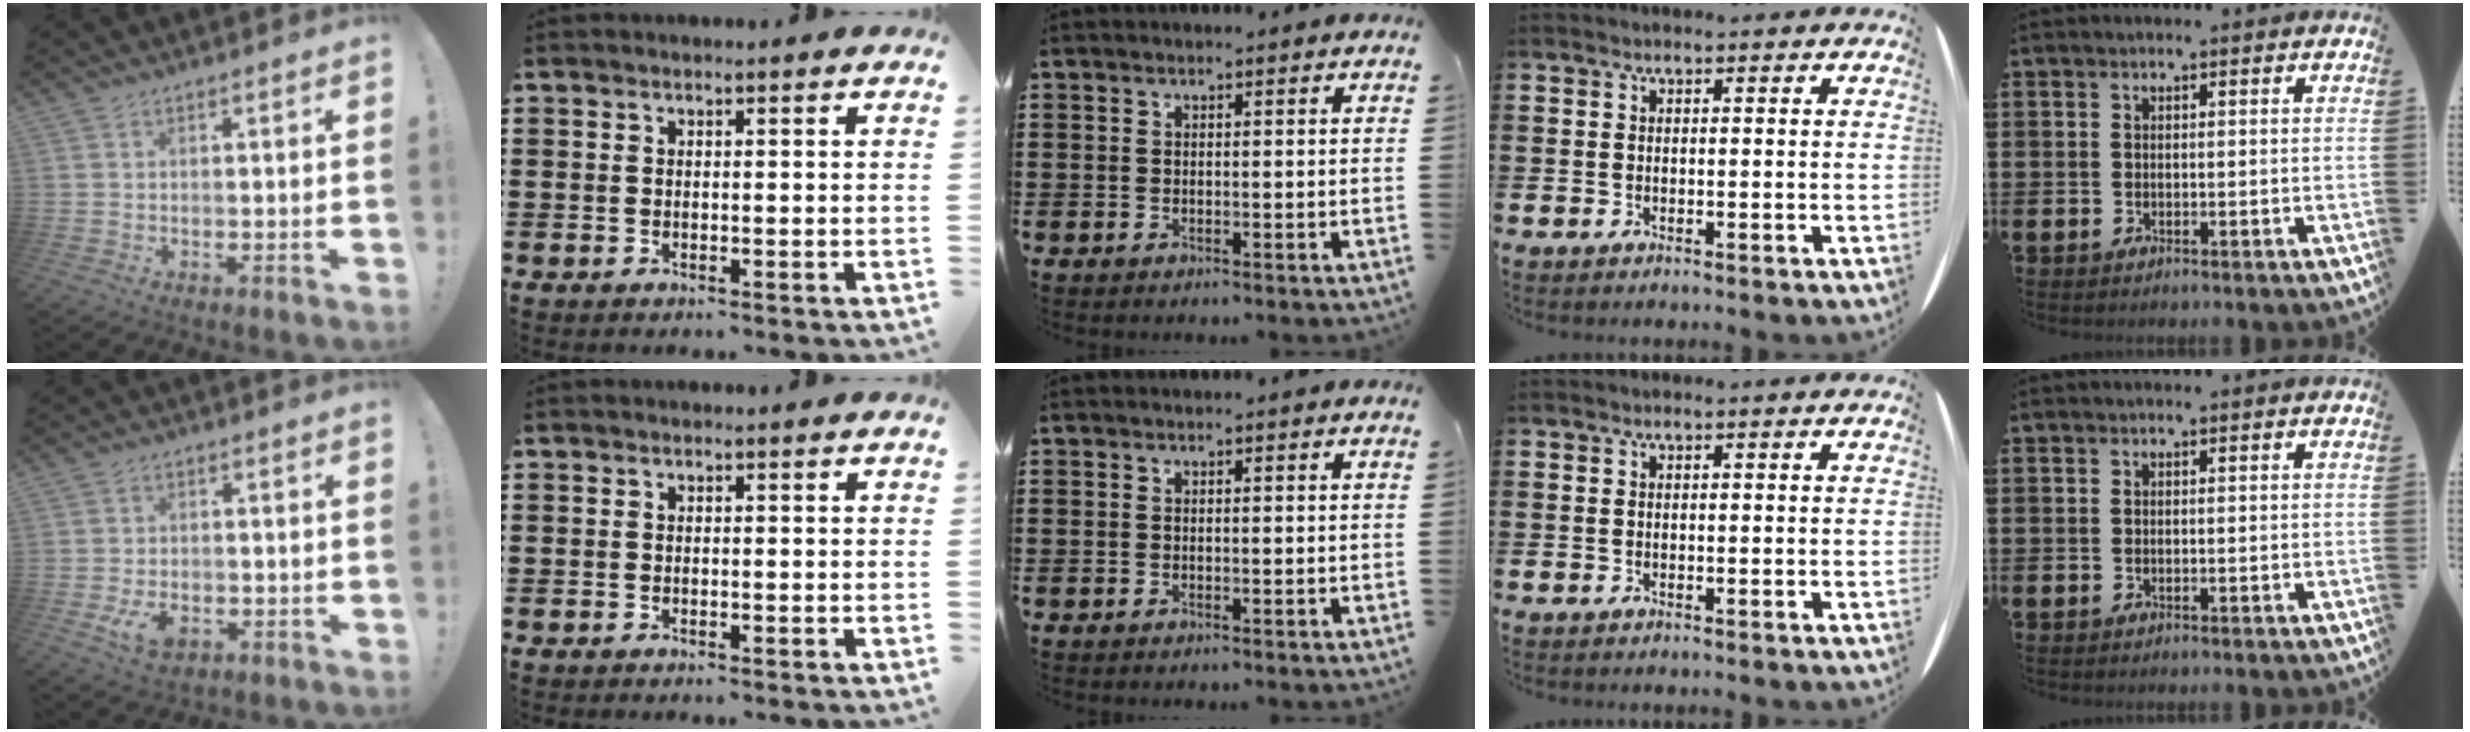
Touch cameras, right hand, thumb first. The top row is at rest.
{"thumb": {"total": 6.7, "force": [-2.6, 4.4, 4.4], "torque": [-0.075, 0.004, -0.045]}}